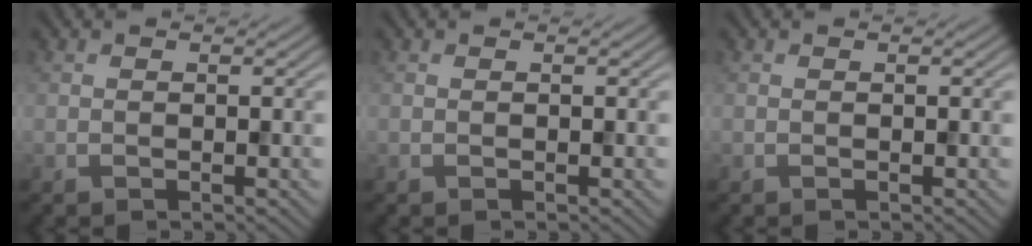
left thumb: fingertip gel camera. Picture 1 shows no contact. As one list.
[{"total": 0.0}, {"total": 0.0}]